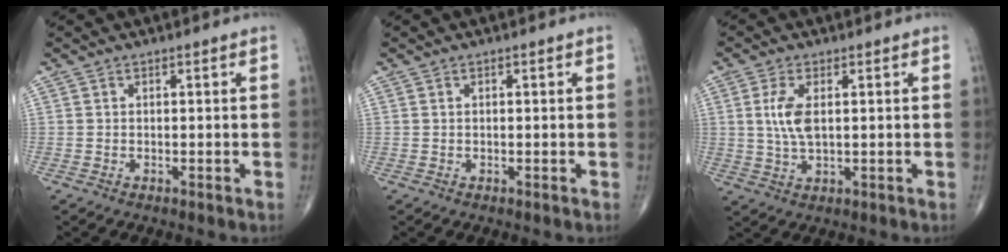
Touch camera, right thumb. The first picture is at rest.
{"total": 0.0}
{"total": 5.7, "force": [1.0, 2.6, 5.0], "torque": [-0.112, -0.003, 0.022]}